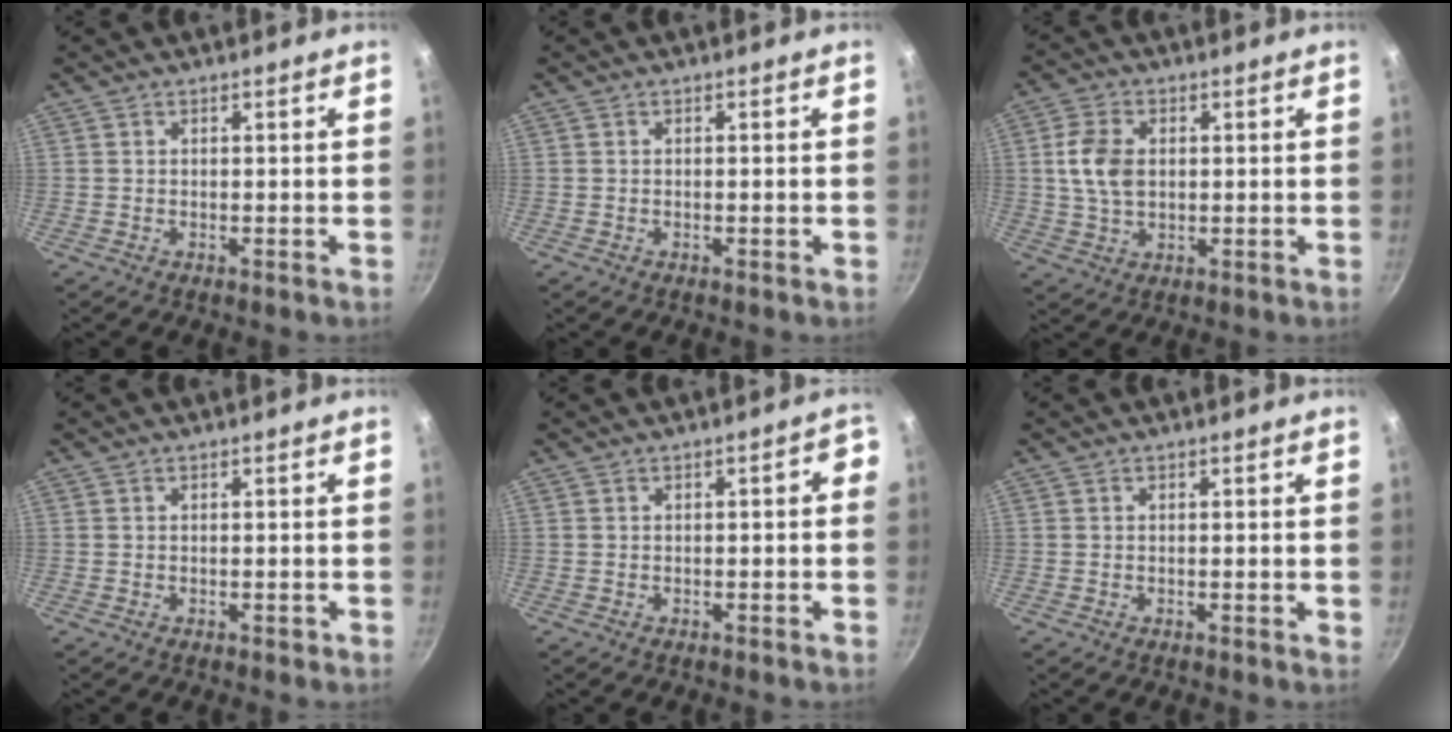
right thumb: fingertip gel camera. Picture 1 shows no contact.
{"total": 0.6, "force": [-0.3, 0.1, 0.5], "torque": [-0.006, 0.003, -0.005]}
{"total": 7.7, "force": [1.0, 5.2, 5.6], "torque": [-0.099, 0.006, 0.018]}
{"total": 0.7, "force": [-0.4, 0.2, 0.5], "torque": [-0.005, 0.005, -0.004]}
{"total": 2.6, "force": [-0.7, 1.1, 2.2], "torque": [-0.019, 0.025, -0.003]}
{"total": 0.8, "force": [-0.2, 0.2, 0.8], "torque": [-0.011, 0.000, -0.003]}